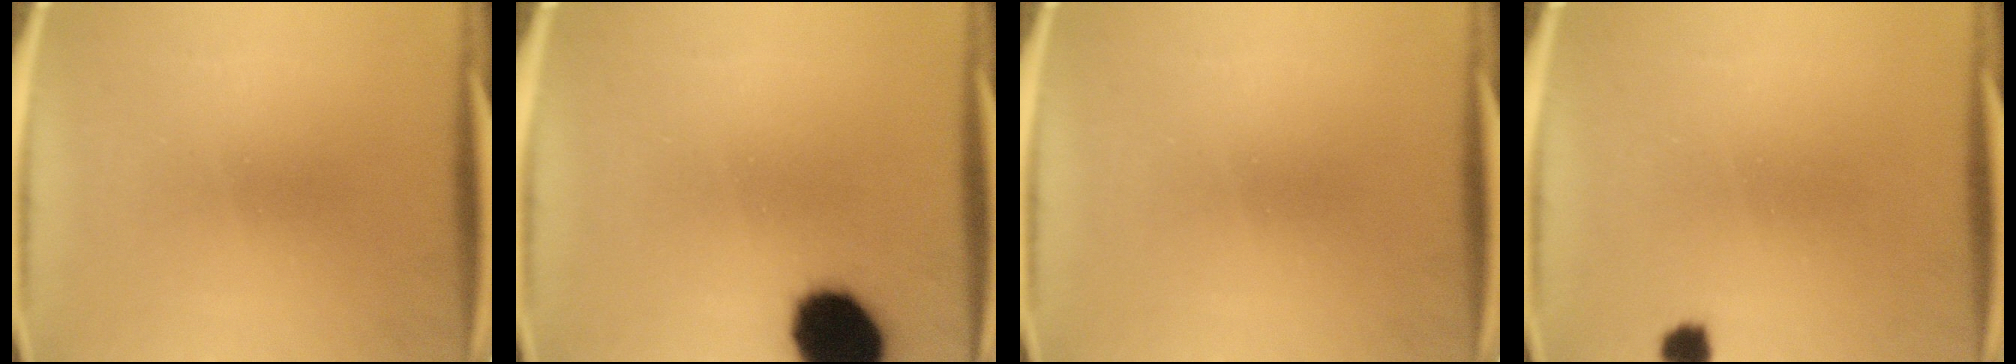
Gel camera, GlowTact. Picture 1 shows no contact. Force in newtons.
{"total": 15.7}
{"total": 0.0}
{"total": 2.2}